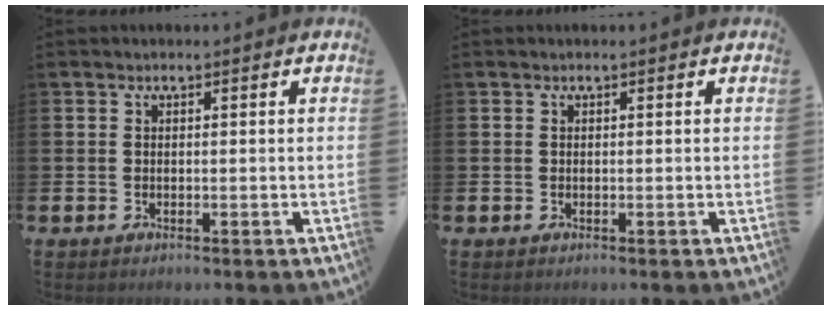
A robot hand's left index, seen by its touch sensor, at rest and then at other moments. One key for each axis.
{"total": 0.0}